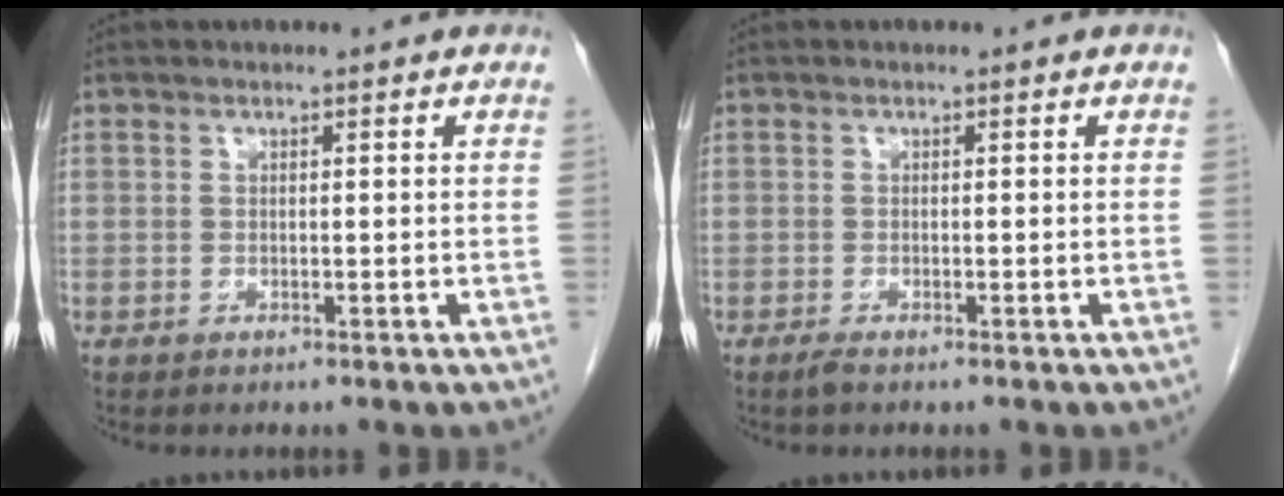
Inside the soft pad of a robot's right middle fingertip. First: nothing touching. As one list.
[{"total": 0.9, "force": [-0.7, 0.0, 0.6], "torque": [-0.018, -0.004, -0.013]}]